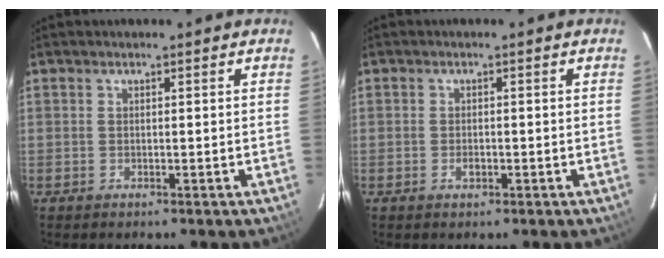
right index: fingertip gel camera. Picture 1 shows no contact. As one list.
[{"total": 1.5, "force": [-0.6, 0.9, 1.0], "torque": [-0.019, 0.001, -0.010]}]